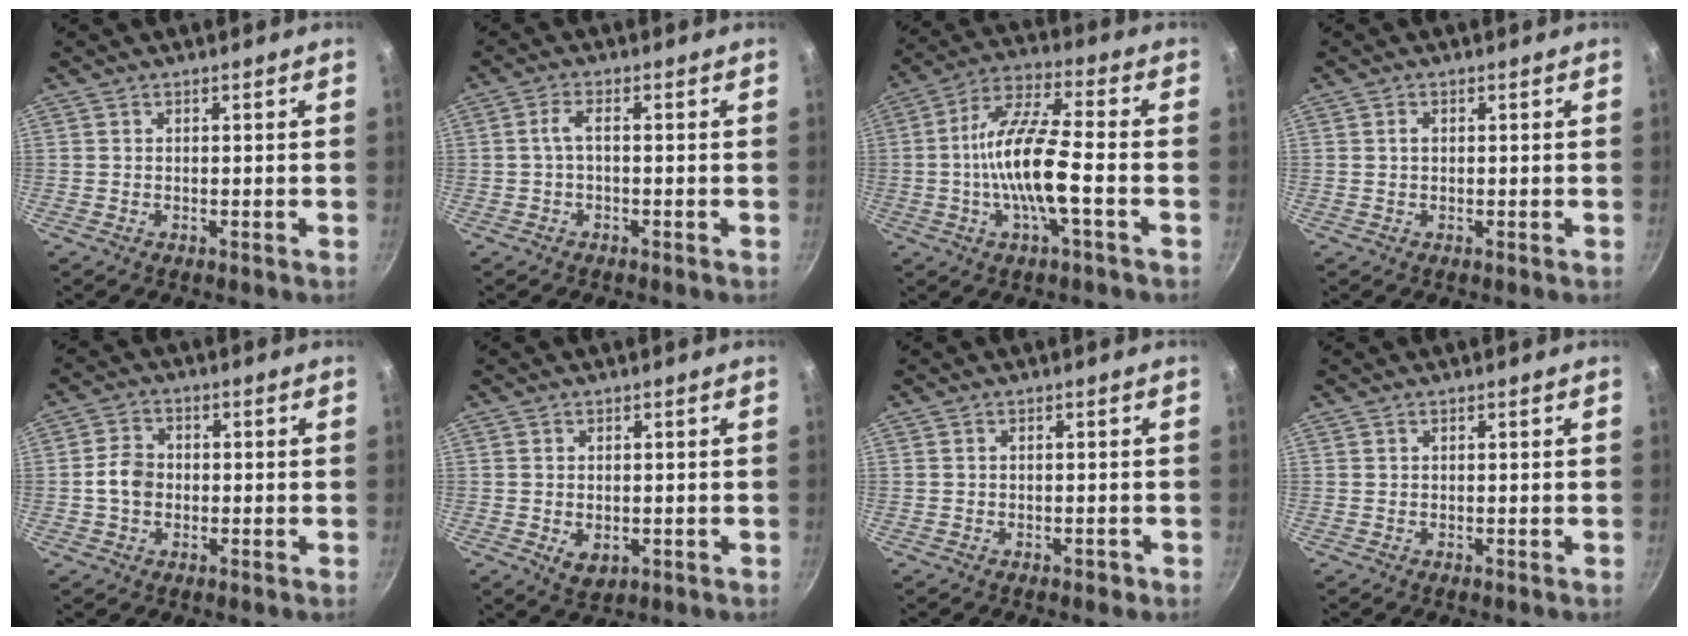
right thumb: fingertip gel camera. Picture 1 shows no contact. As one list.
[{"total": 2.6, "force": [-0.6, 1.0, 2.3], "torque": [-0.055, 0.015, -0.014]}, {"total": 13.8, "force": [-2.7, 3.5, 13.1], "torque": [-0.251, 0.032, -0.064]}, {"total": 1.1, "force": [0.1, 0.8, 0.7], "torque": [-0.012, 0.004, 0.001]}, {"total": 5.1, "force": [-0.8, 4.0, 3.0], "torque": [-0.041, 0.018, -0.022]}, {"total": 4.0, "force": [-0.7, 2.7, 2.8], "torque": [-0.043, -0.010, -0.006]}, {"total": 1.3, "force": [-0.8, 0.8, 0.6], "torque": [-0.002, 0.013, -0.003]}, {"total": 0.0}]